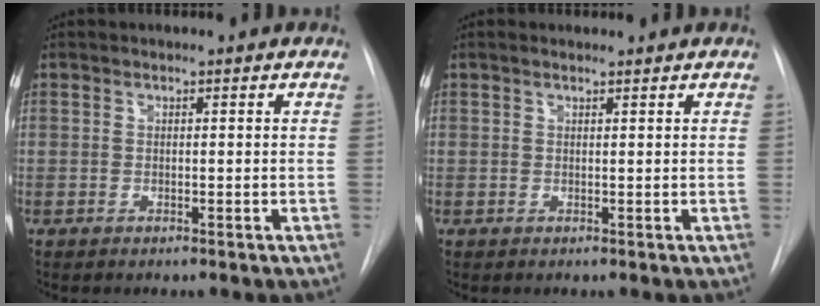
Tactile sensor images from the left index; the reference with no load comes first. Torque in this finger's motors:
{"motor_torque": [0.28, -0.07, 0.02, 0.01]}